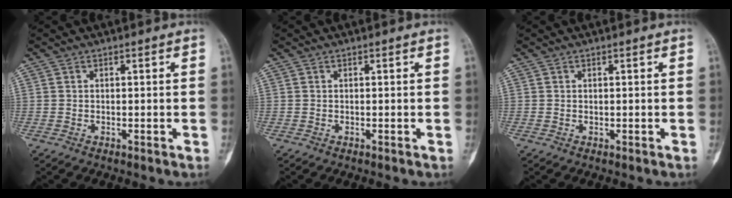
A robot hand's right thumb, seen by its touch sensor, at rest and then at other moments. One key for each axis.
{"total": 0.0}
{"total": 0.0}